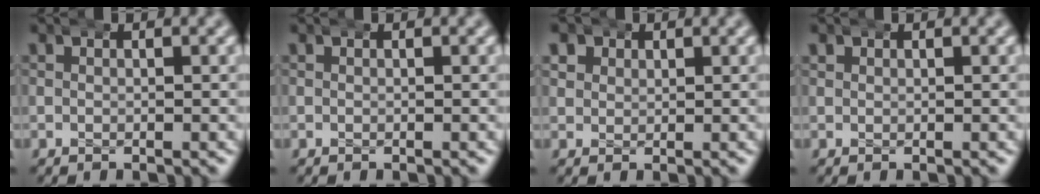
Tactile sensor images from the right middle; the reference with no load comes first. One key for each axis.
{"total": 0.0}
{"total": 2.6, "fx": 1.2, "fy": 2.2, "fz": 0.7, "tx": -0.016, "ty": -0.004, "tz": 0.024}
{"total": 0.7, "fx": 0.7, "fy": 0.2, "fz": 0.0, "tx": 0.002, "ty": 0.001, "tz": 0.011}